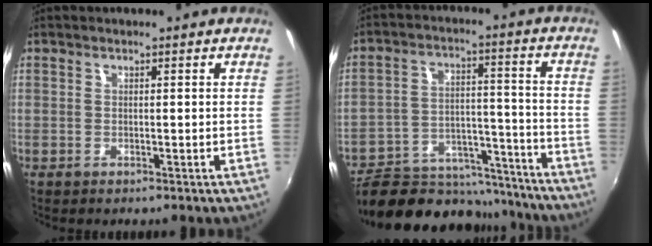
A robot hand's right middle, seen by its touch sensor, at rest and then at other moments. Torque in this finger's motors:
{"motor_torque": [0.66, -0.84, -0.01, -0.01]}